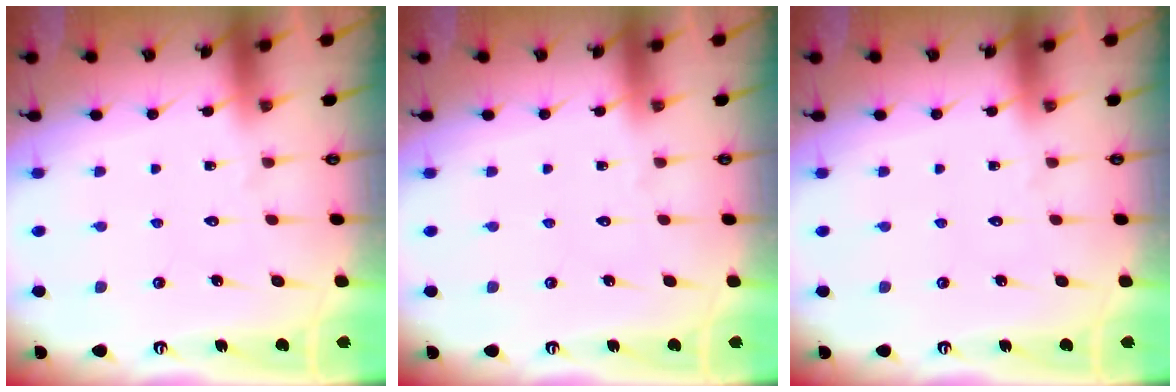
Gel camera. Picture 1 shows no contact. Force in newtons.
{"total": 0.0}
{"total": 0.0}